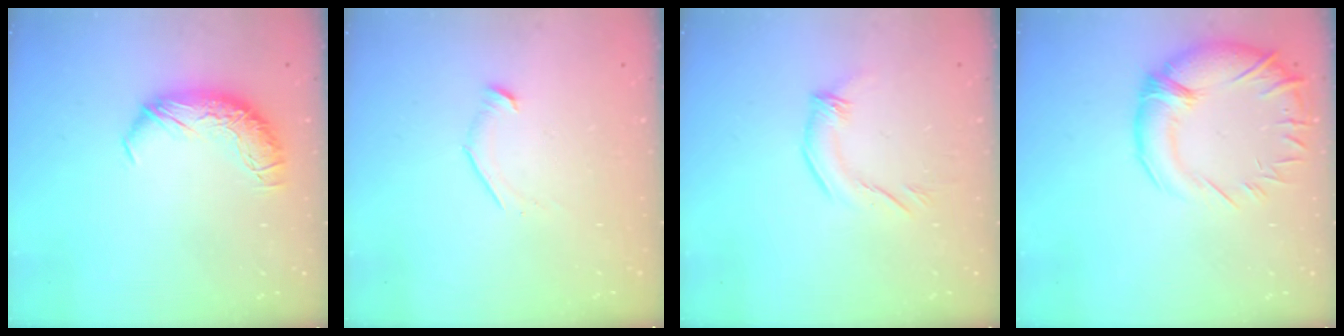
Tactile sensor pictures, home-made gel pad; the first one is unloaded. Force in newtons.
{"total": 6.7, "press": 6.7, "slide": 0.7}
{"total": 2.3, "press": 2.3, "slide": 0.6}
{"total": 5.5, "press": 3.7, "slide": 4.0}